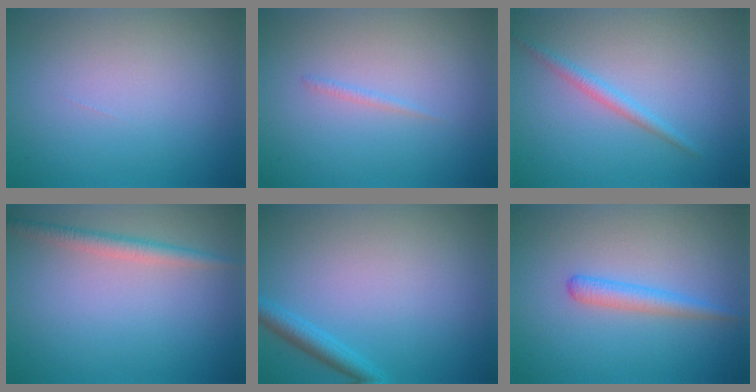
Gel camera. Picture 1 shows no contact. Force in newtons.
{"total": 0.6, "press": 0.5, "slide": 0.1}
{"total": 1.5, "press": 1.5, "slide": 0.1}
{"total": 2.1, "press": 2.1, "slide": 0.0}
{"total": 1.9, "press": 1.9, "slide": 0.2}
{"total": 2.0, "press": 1.9, "slide": 0.1}